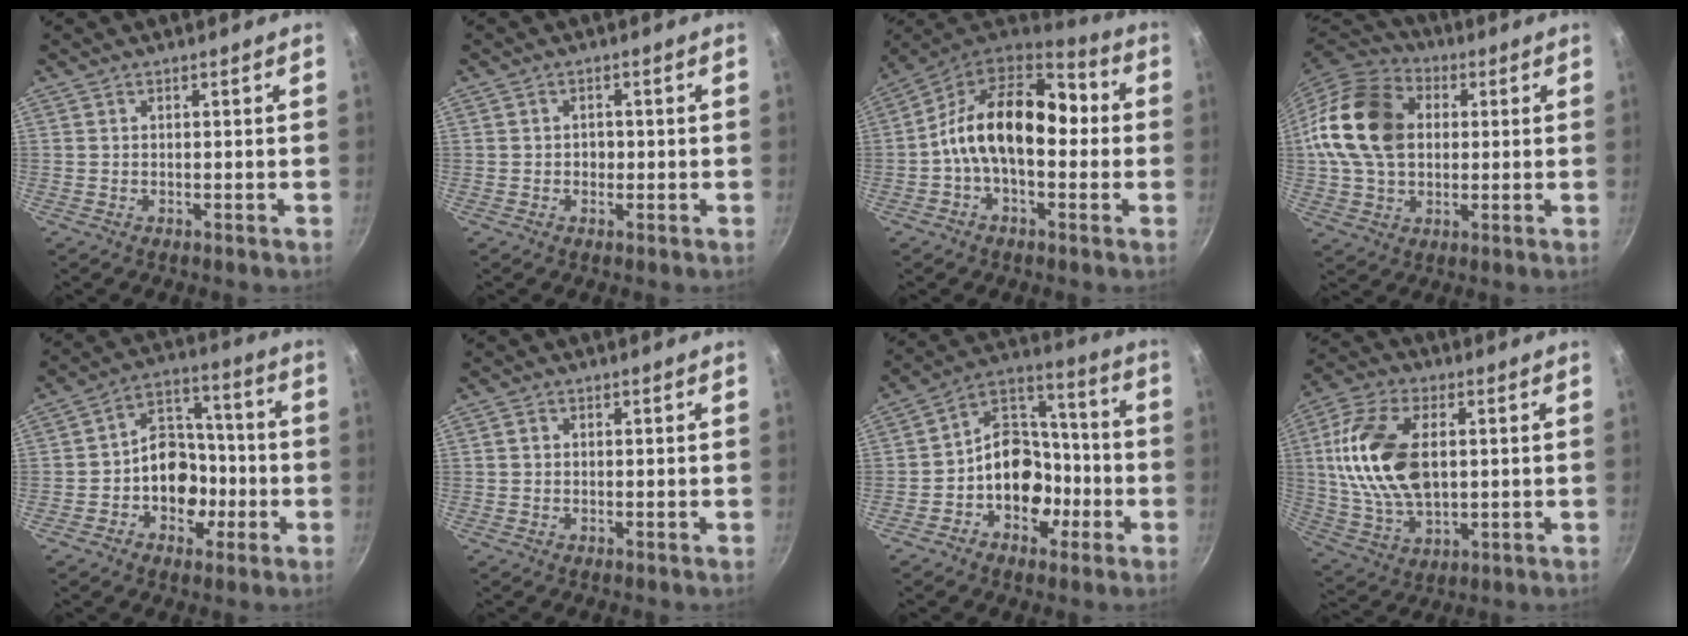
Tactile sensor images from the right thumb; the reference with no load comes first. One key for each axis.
{"total": 1.8, "fx": -0.3, "fy": 1.6, "fz": 0.8, "tx": -0.002, "ty": 0.005, "tz": -0.005}
{"total": 17.8, "fx": -0.3, "fy": 11.2, "fz": 13.9, "tx": -0.193, "ty": 0.046, "tz": -0.032}
{"total": 19.4, "fx": 2.6, "fy": 14.2, "fz": 12.9, "tx": -0.229, "ty": 0.026, "tz": 0.037}
{"total": 12.6, "fx": -3.2, "fy": 9.9, "fz": 7.2, "tx": -0.055, "ty": 0.047, "tz": -0.059}
{"total": 1.2, "fx": 0.3, "fy": 1.1, "fz": 0.5, "tx": -0.007, "ty": 0.003, "tz": 0.002}
{"total": 14.3, "fx": -4.3, "fy": 11.0, "fz": 8.0, "tx": -0.062, "ty": 0.065, "tz": -0.080}
{"total": 18.3, "fx": 2.5, "fy": 10.9, "fz": 14.5, "tx": -0.270, "ty": 0.000, "tz": 0.048}